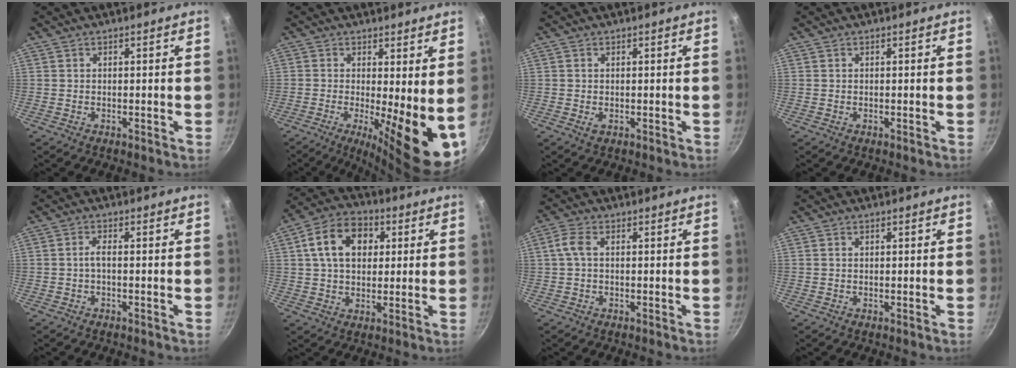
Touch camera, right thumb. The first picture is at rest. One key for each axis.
{"total": 13.3, "fx": -1.1, "fy": 3.6, "fz": 12.7, "tx": -0.155, "ty": -0.023, "tz": -0.012}
{"total": 0.8, "fx": 0.0, "fy": 0.5, "fz": 0.6, "tx": -0.012, "ty": -0.002, "tz": 0.000}
{"total": 0.0}
{"total": 1.8, "fx": -0.5, "fy": 0.5, "fz": 1.7, "tx": -0.042, "ty": 0.010, "tz": -0.013}
{"total": 12.5, "fx": 3.2, "fy": 8.8, "fz": 8.3, "tx": -0.121, "ty": 0.013, "tz": 0.039}
{"total": 3.4, "fx": 0.3, "fy": 1.8, "fz": 2.8, "tx": -0.069, "ty": 0.013, "tz": 0.002}
{"total": 0.6, "fx": 0.2, "fy": 0.4, "fz": 0.4, "tx": -0.006, "ty": 0.003, "tz": 0.003}